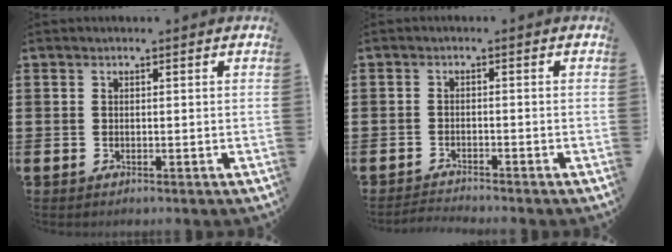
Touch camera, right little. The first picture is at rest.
{"total": 1.5, "force": [-1.5, -0.1, 0.1], "torque": [-0.003, 0.002, -0.029]}